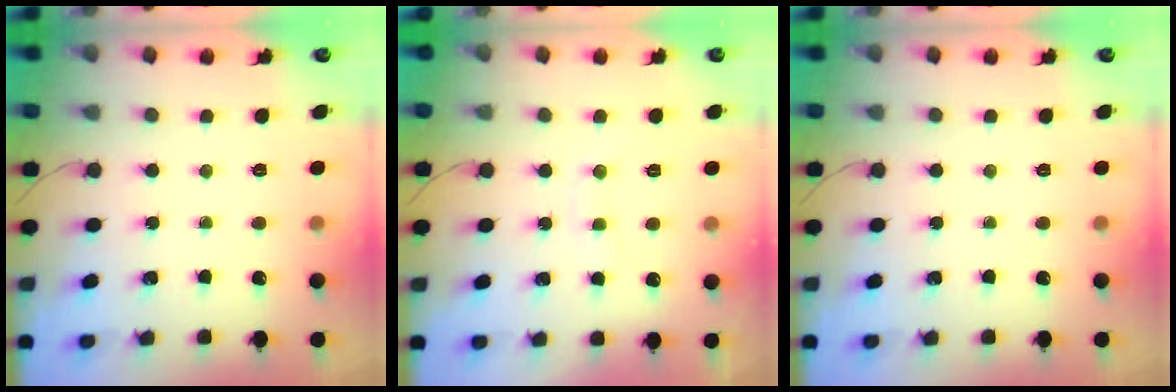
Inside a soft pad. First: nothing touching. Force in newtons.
{"total": 5.2, "press": 5.1, "slide": 0.9}
{"total": 0.0}